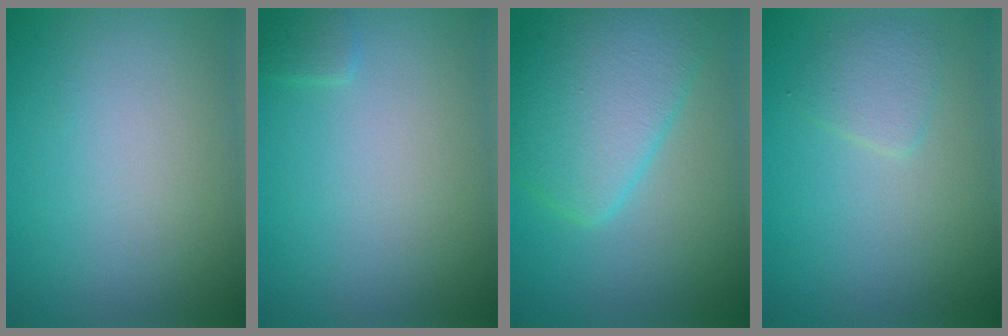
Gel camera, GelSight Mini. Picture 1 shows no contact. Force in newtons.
{"total": 0.9, "press": 0.9, "slide": 0.0}
{"total": 6.6, "press": 6.6, "slide": 0.2}
{"total": 1.6, "press": 1.6, "slide": 0.1}